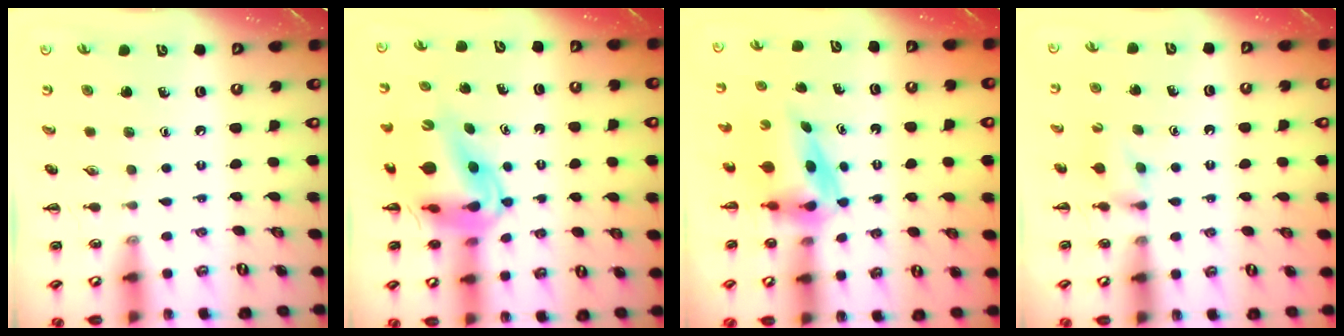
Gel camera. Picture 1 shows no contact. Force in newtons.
{"total": 11.7, "press": 11.2, "slide": 3.5}
{"total": 6.0, "press": 5.9, "slide": 1.1}
{"total": 5.1, "press": 4.8, "slide": 1.7}